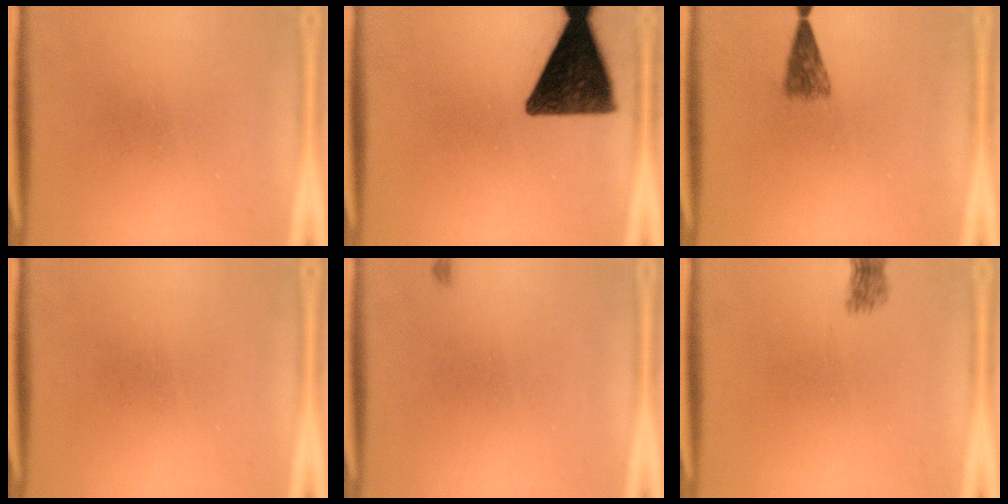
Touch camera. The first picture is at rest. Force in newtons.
{"total": 13.8}
{"total": 2.9}
{"total": 0.0}
{"total": 0.5}
{"total": 1.8}